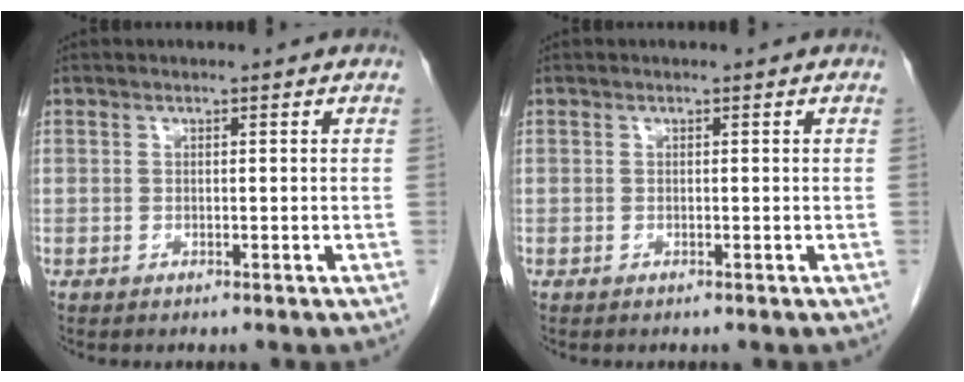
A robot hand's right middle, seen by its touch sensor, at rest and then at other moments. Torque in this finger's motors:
{"motor_torque": [-0.03, -0.54, -0.11, -0.04]}